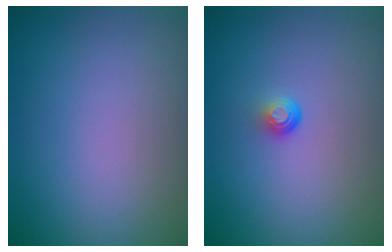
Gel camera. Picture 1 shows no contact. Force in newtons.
{"total": 1.0, "press": 0.6, "slide": 0.8}